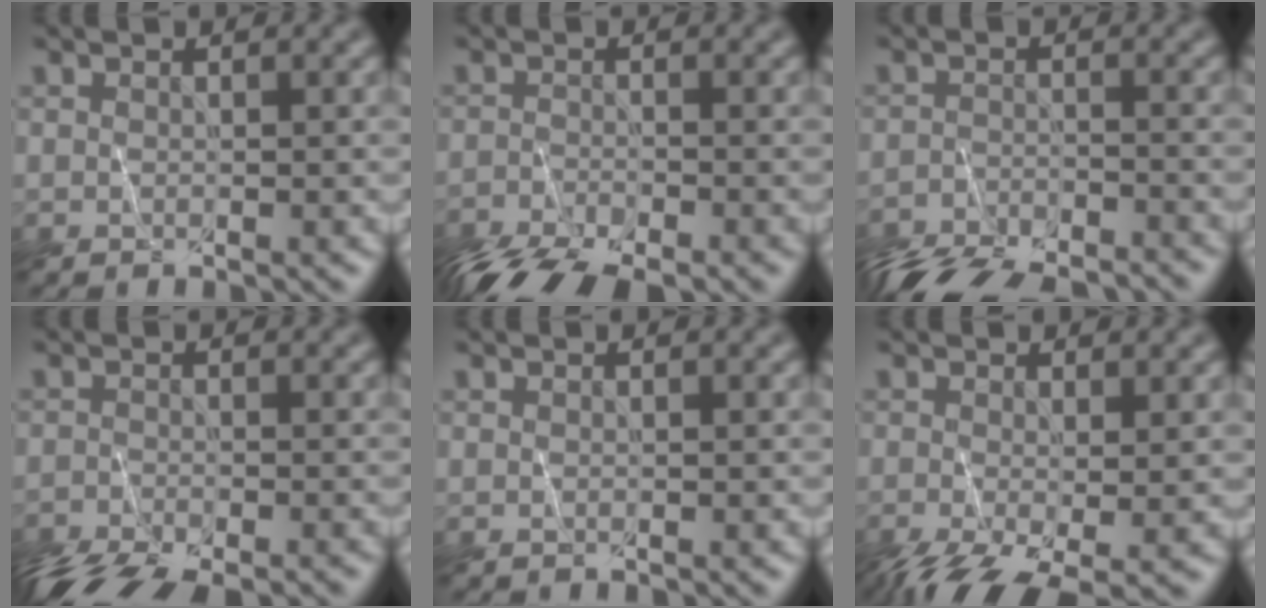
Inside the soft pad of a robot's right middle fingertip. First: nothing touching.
{"total": 6.3, "force": [-5.1, 1.8, 3.3], "torque": [-0.063, -0.026, -0.100]}
{"total": 8.7, "force": [-8.3, 1.6, 2.2], "torque": [-0.042, -0.028, -0.142]}
{"total": 7.8, "force": [-6.3, 2.6, 3.8], "torque": [-0.072, -0.037, -0.103]}
{"total": 0.0}
{"total": 6.3, "force": [-3.3, 2.6, 4.7], "torque": [-0.107, -0.027, -0.056]}